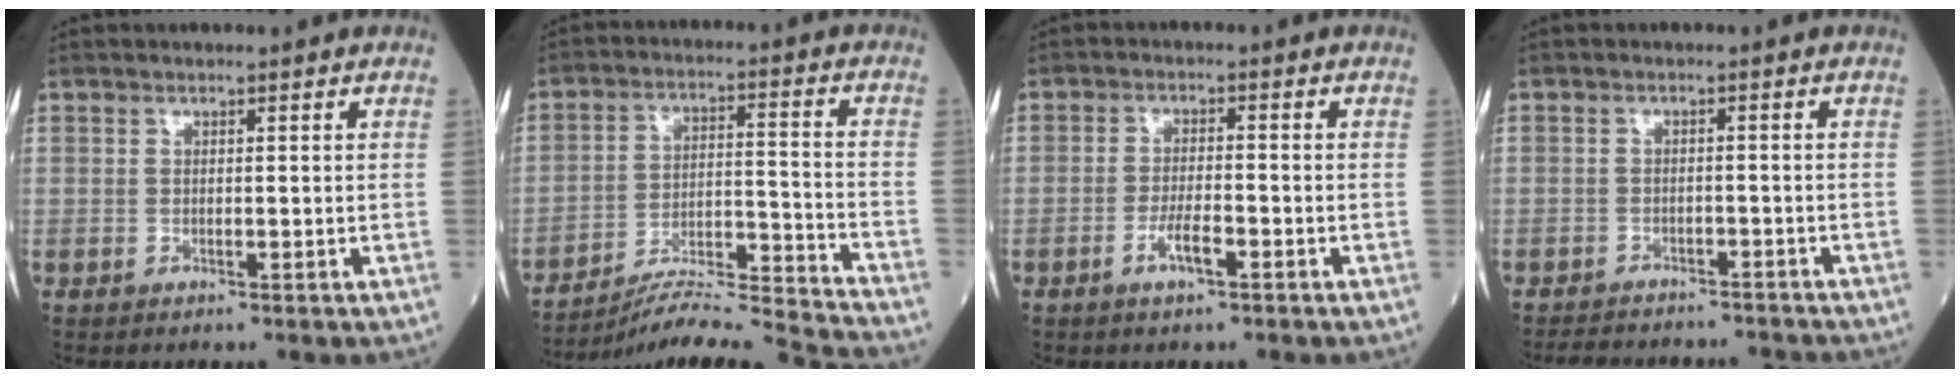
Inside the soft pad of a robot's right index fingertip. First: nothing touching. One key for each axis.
{"total": 16.5, "fx": -15.9, "fy": -2.2, "fz": 4.1, "tx": -0.065, "ty": -0.001, "tz": -0.251}
{"total": 3.7, "fx": -1.9, "fy": 0.7, "fz": 3.1, "tx": -0.058, "ty": 0.001, "tz": -0.037}
{"total": 9.1, "fx": -8.5, "fy": 2.8, "fz": 1.9, "tx": -0.034, "ty": 0.003, "tz": -0.106}